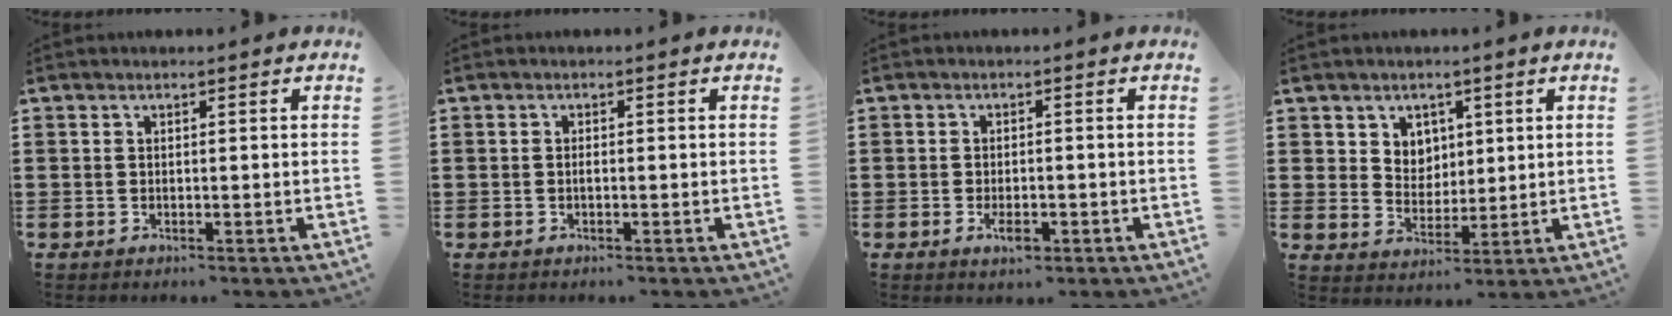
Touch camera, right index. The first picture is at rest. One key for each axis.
{"total": 0.6, "fx": -0.2, "fy": 0.1, "fz": 0.5, "tx": -0.012, "ty": -0.004, "tz": -0.003}
{"total": 2.8, "fx": -1.3, "fy": 1.1, "fz": 2.2, "tx": -0.045, "ty": -0.002, "tz": -0.025}
{"total": 4.6, "fx": 2.5, "fy": 3.8, "fz": 0.4, "tx": -0.021, "ty": 0.004, "tz": 0.045}